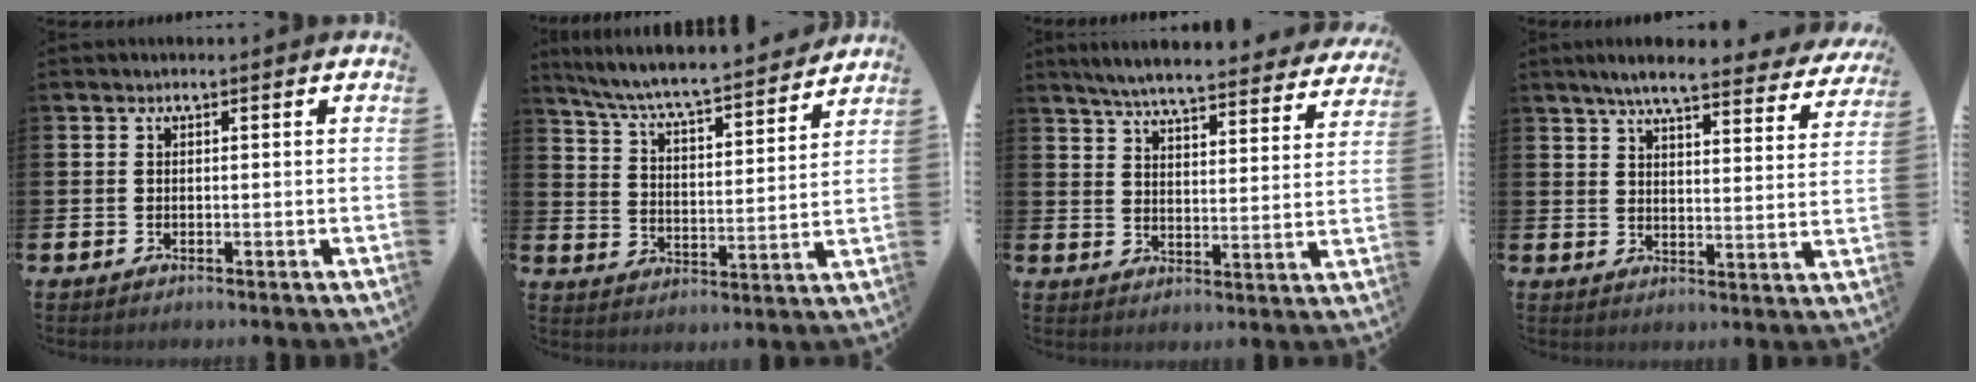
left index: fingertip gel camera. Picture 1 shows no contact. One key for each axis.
{"total": 7.0, "fx": 6.6, "fy": 0.3, "fz": 2.2, "tx": -0.077, "ty": -0.056, "tz": 0.111}
{"total": 6.0, "fx": 5.7, "fy": 0.2, "fz": 1.8, "tx": -0.055, "ty": -0.042, "tz": 0.096}
{"total": 6.3, "fx": 5.7, "fy": 0.6, "fz": 2.7, "tx": -0.061, "ty": -0.036, "tz": 0.095}